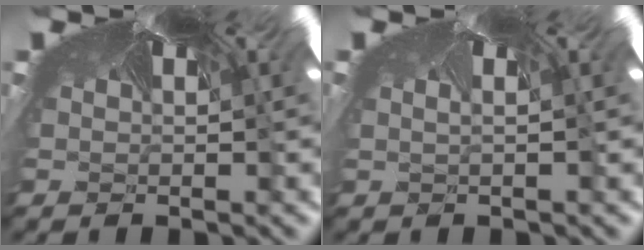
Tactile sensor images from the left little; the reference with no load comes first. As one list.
[{"total": 2.0, "force": [-1.9, 0.0, 0.4], "torque": [-0.016, -0.024, -0.014]}]